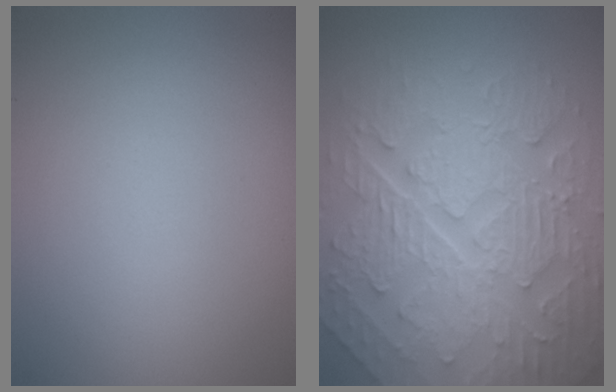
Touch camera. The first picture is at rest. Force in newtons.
{"total": 9.9, "press": 6.6, "slide": 7.3}